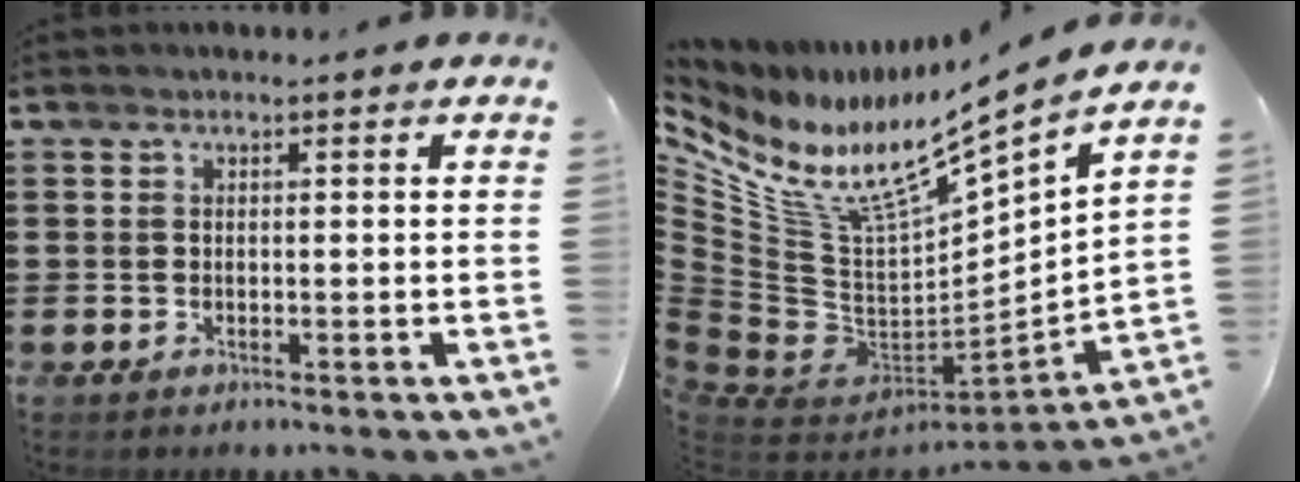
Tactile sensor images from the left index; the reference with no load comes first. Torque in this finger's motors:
{"motor_torque": [0.40, 0.05, 0.09, 0.08]}